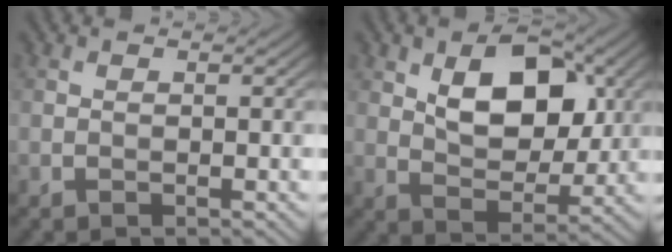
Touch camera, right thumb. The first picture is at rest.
{"total": 9.9, "force": [3.1, 5.8, 7.4], "torque": [-0.123, -0.001, 0.050]}